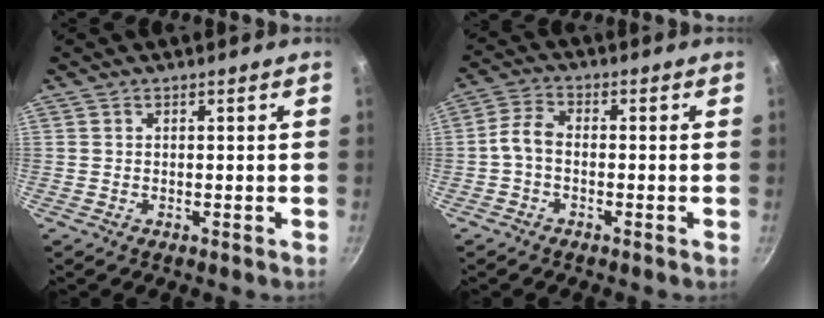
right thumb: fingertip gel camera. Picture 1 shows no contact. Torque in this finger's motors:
{"motor_torque": [0.25, 1.08, 0.61, -0.42, 0.00]}